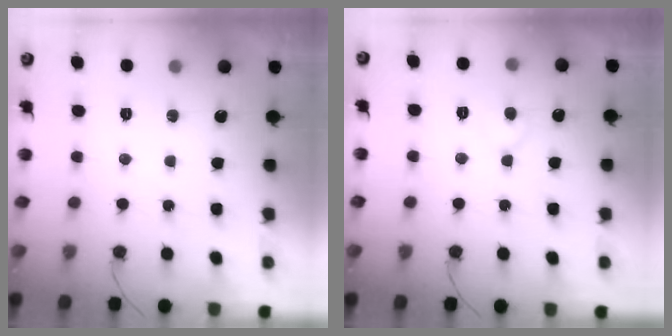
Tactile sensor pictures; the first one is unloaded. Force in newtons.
{"total": 6.1, "press": 6.1, "slide": 0.4}